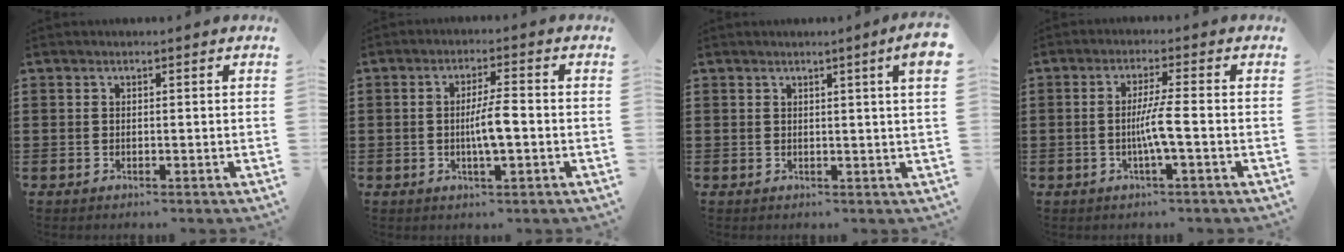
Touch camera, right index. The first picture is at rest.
{"total": 5.0, "force": [-0.8, 0.7, 4.9], "torque": [-0.083, 0.000, -0.015]}
{"total": 3.1, "force": [1.4, -0.6, 2.7], "torque": [-0.051, -0.006, 0.022]}
{"total": 4.5, "force": [-1.0, -0.3, 4.4], "torque": [-0.084, -0.011, -0.024]}